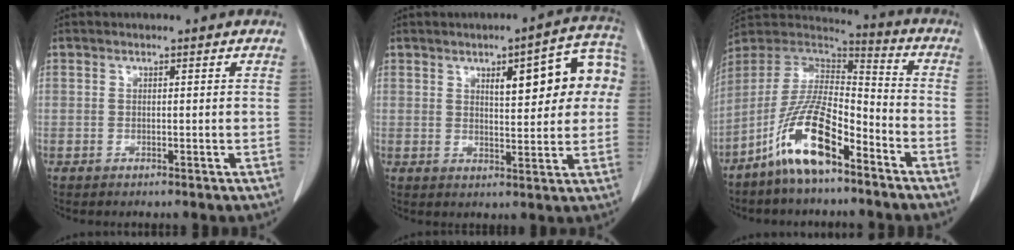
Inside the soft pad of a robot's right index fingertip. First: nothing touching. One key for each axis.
{"total": 12.0, "fx": 3.2, "fy": 3.4, "fz": 11.0, "tx": -0.136, "ty": 0.033, "tz": 0.040}
{"total": 13.4, "fx": -8.4, "fy": 3.6, "fz": 9.8, "tx": -0.195, "ty": 0.007, "tz": -0.156}